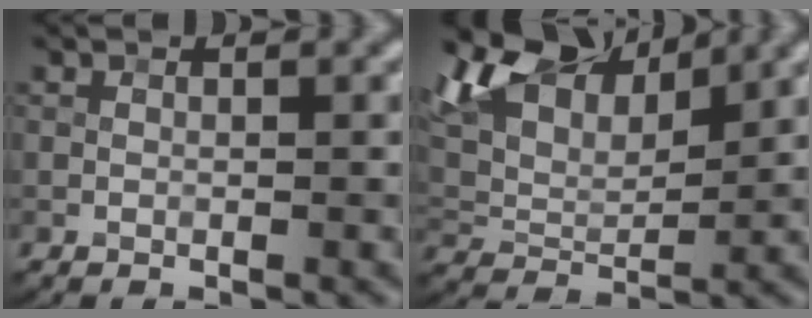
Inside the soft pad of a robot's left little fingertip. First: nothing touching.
{"total": 9.1, "force": [6.5, 4.0, 4.9], "torque": [-0.106, 0.021, 0.116]}